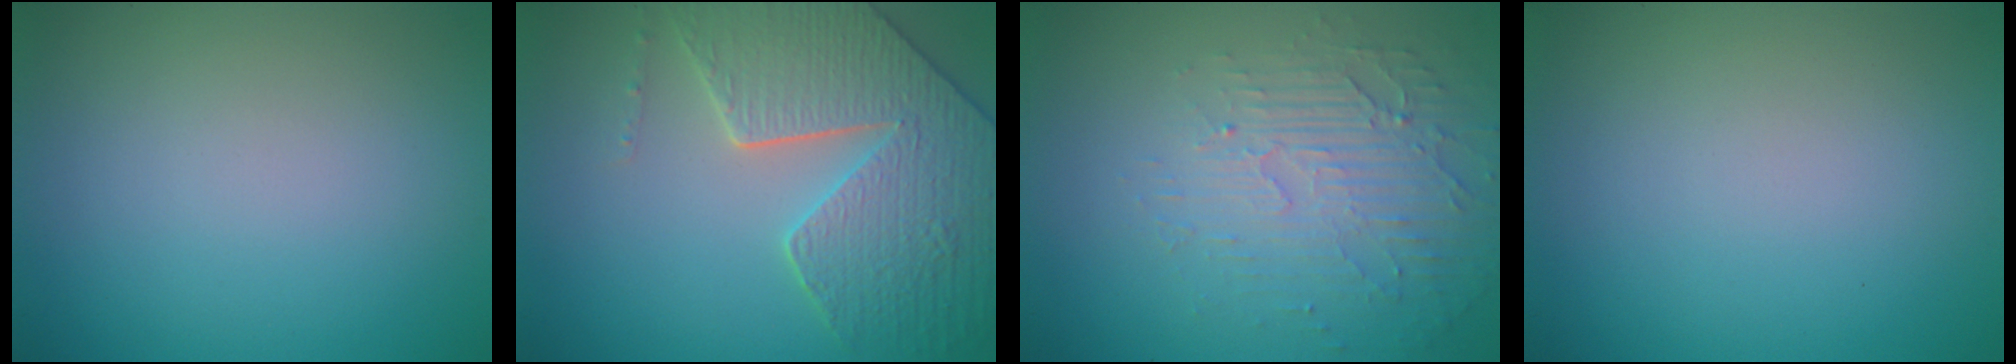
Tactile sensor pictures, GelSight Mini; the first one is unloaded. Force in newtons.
{"total": 7.0, "press": 5.9, "slide": 3.9}
{"total": 4.7, "press": 3.2, "slide": 3.5}
{"total": 0.0}